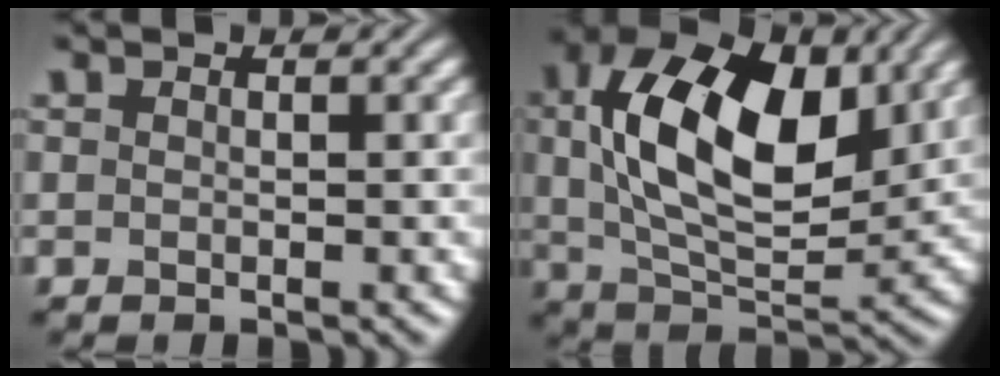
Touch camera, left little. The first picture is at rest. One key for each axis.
{"total": 12.9, "fx": 3.2, "fy": 7.0, "fz": 10.4, "tx": -0.182, "ty": 0.012, "tz": 0.052}